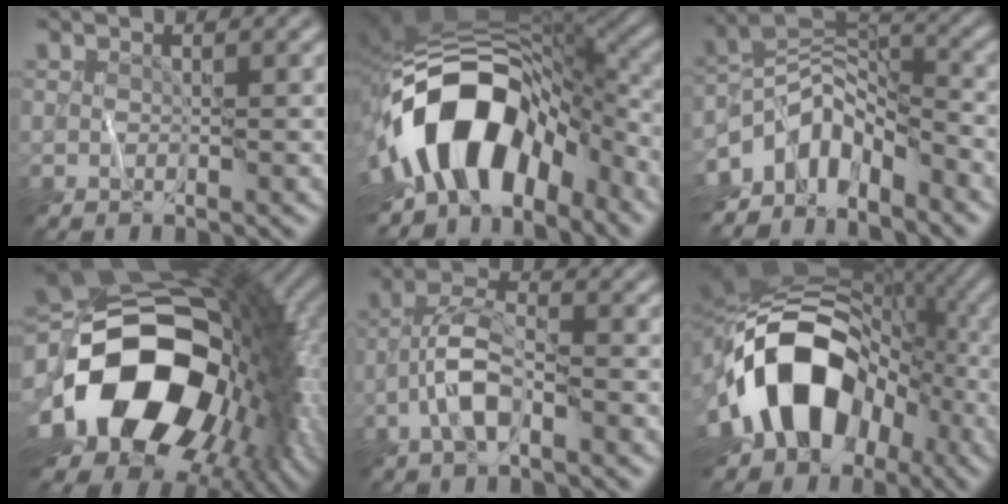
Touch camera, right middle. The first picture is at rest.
{"total": 14.7, "force": [-4.8, 9.1, 10.5], "torque": [-0.167, 0.010, -0.092]}
{"total": 7.6, "force": [-4.9, 3.9, 4.3], "torque": [-0.052, -0.001, -0.102]}
{"total": 19.4, "force": [-3.5, 13.1, 13.9], "torque": [-0.270, -0.032, -0.053]}
{"total": 4.4, "force": [-1.8, 1.7, 3.6], "torque": [-0.067, 0.013, -0.041]}
{"total": 15.4, "force": [-4.4, 10.7, 10.2], "torque": [-0.151, 0.003, -0.087]}